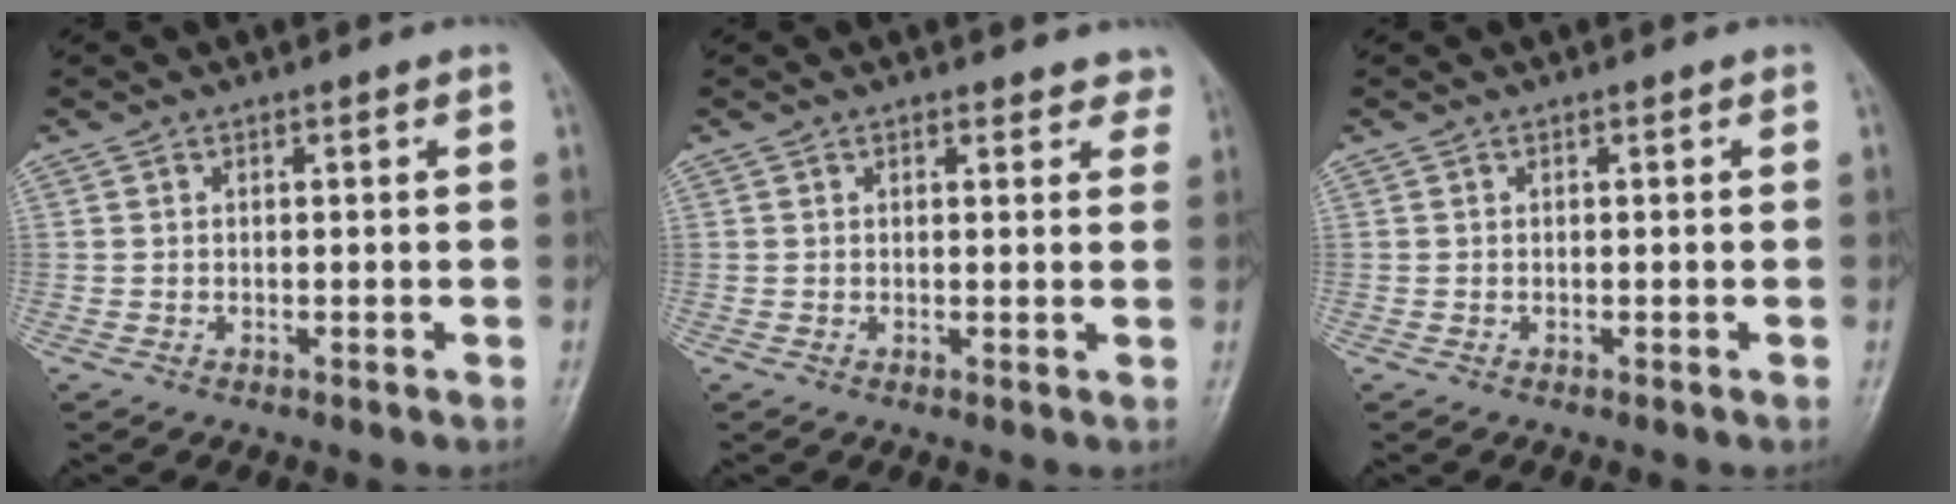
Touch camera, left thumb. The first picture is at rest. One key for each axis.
{"total": 3.2, "fx": 2.7, "fy": 1.5, "fz": 0.7, "tx": 0.023, "ty": -0.009, "tz": 0.018}
{"total": 0.0}